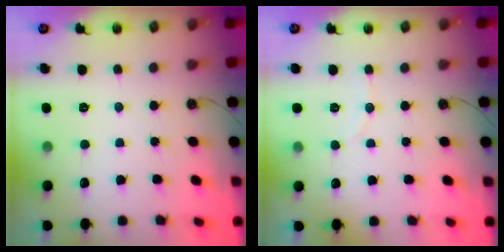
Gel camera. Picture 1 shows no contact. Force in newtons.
{"total": 3.1, "press": 3.0, "slide": 0.6}